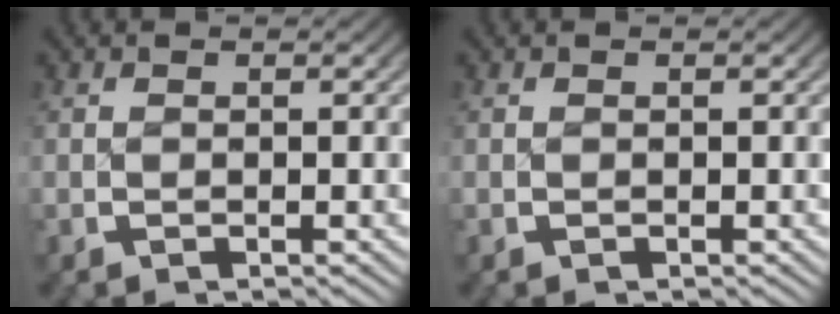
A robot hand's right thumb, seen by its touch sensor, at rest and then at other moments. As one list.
[{"total": 0.0}]